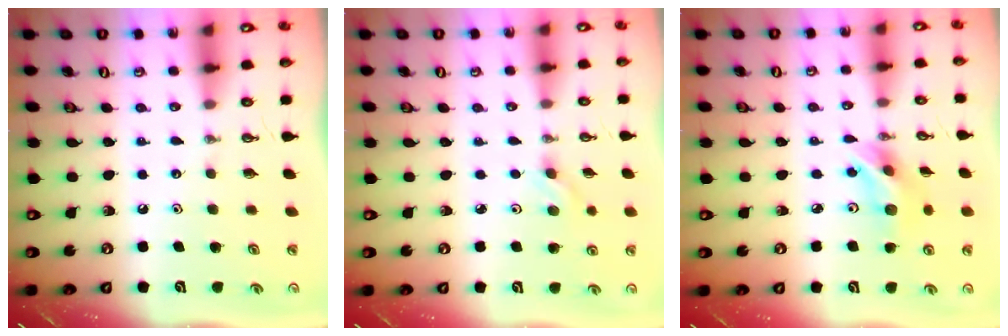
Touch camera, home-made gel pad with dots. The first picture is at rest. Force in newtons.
{"total": 3.0, "press": 2.6, "slide": 1.5}
{"total": 11.4, "press": 10.9, "slide": 3.3}